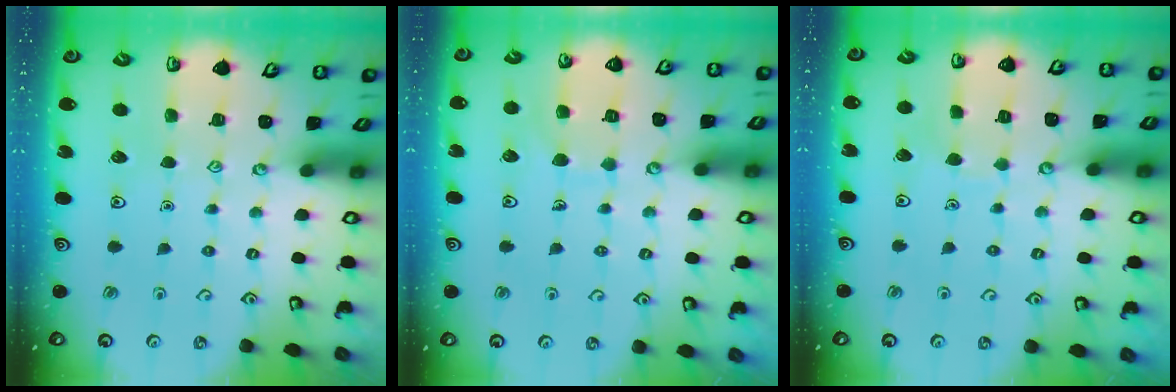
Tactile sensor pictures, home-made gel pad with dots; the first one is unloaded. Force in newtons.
{"total": 6.6, "press": 6.6, "slide": 0.5}
{"total": 2.9, "press": 2.9, "slide": 0.2}